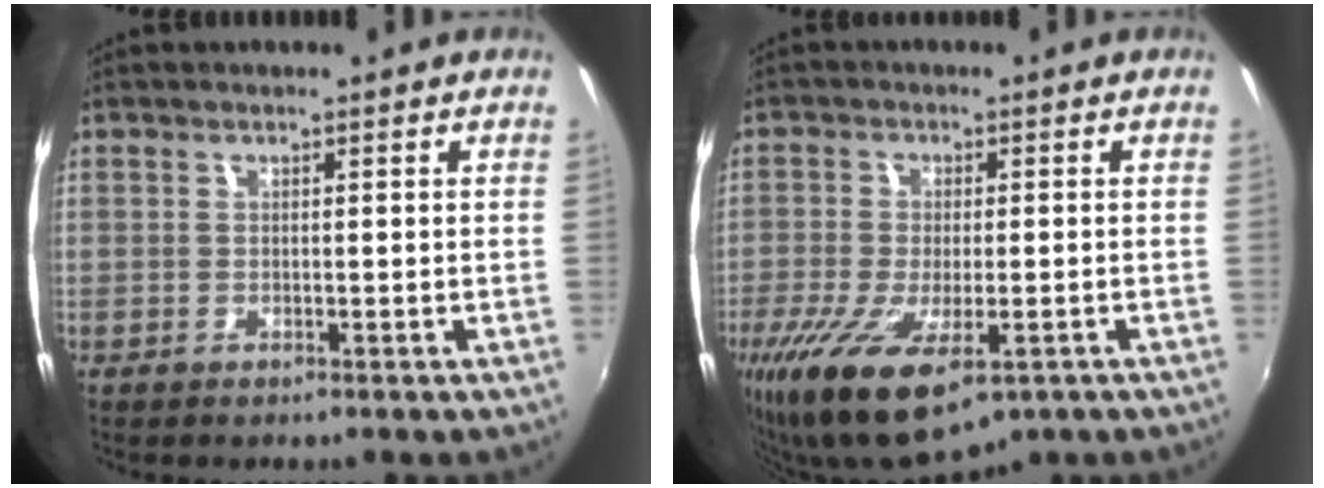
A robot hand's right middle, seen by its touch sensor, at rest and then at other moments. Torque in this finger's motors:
{"motor_torque": [1.73, -0.41, 0.41, 0.21]}